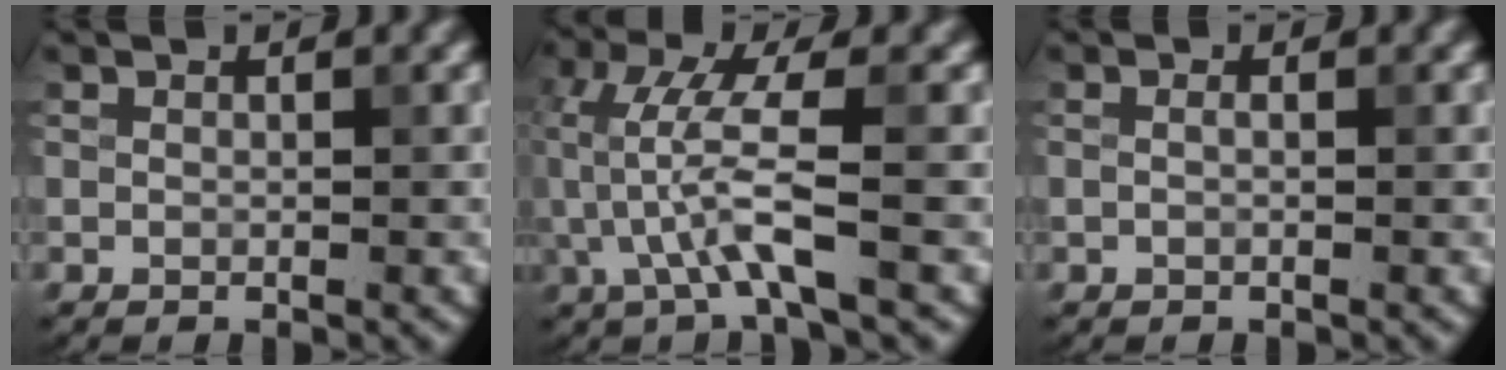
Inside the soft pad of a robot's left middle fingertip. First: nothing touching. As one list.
[{"total": 5.4, "force": [-1.0, 1.1, 5.2], "torque": [-0.122, 0.006, -0.021]}, {"total": 0.7, "force": [0.1, 0.2, 0.6], "torque": [-0.011, -0.009, -0.002]}]